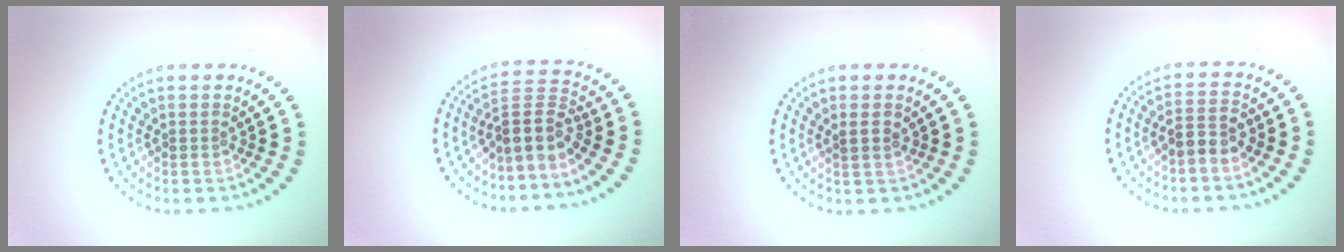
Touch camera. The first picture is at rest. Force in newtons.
{"total": 3.4, "press": 2.6, "slide": 2.2}
{"total": 0.9, "press": 0.8, "slide": 0.5}
{"total": 2.5, "press": 2.3, "slide": 1.0}